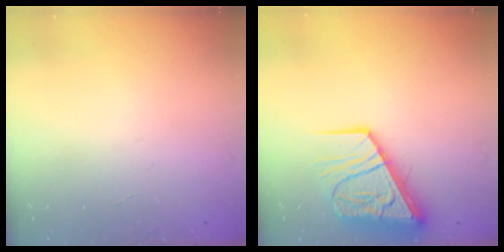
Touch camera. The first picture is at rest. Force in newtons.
{"total": 13.6, "press": 13.5, "slide": 1.7}